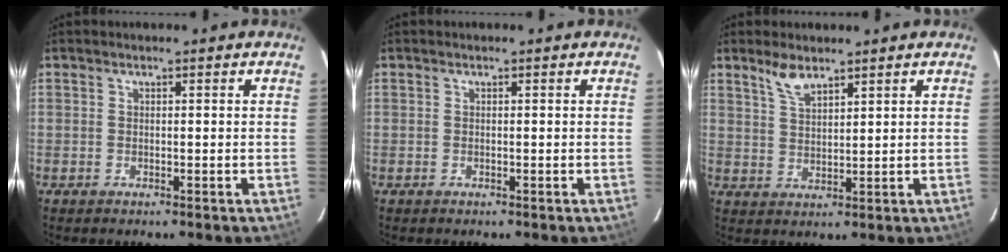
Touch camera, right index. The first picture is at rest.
{"total": 0.0}
{"total": 4.4, "force": [3.5, 1.4, 2.4], "torque": [-0.047, 0.003, 0.070]}